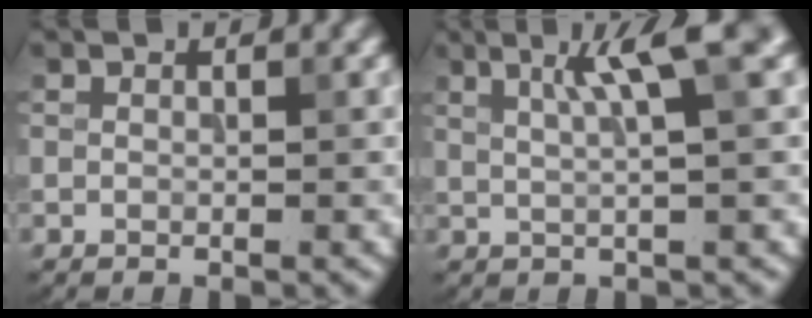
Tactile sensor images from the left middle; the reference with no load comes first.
{"total": 4.8, "force": [2.1, 0.6, 4.2], "torque": [-0.062, 0.008, 0.033]}